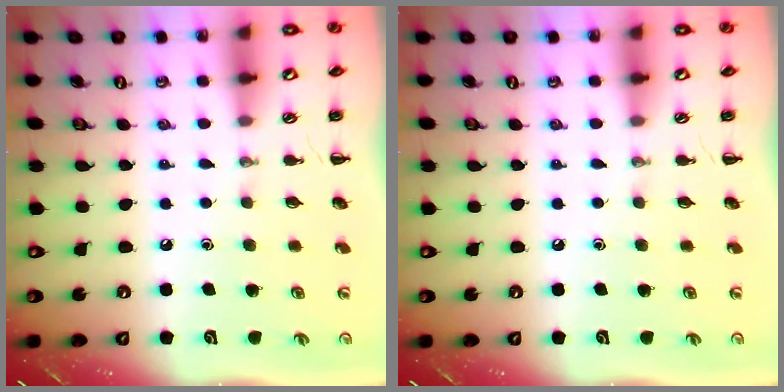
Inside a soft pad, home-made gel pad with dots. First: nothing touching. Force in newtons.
{"total": 0.0}